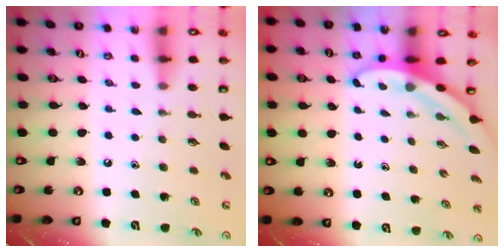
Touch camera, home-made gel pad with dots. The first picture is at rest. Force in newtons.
{"total": 3.3, "press": 3.3, "slide": 0.1}